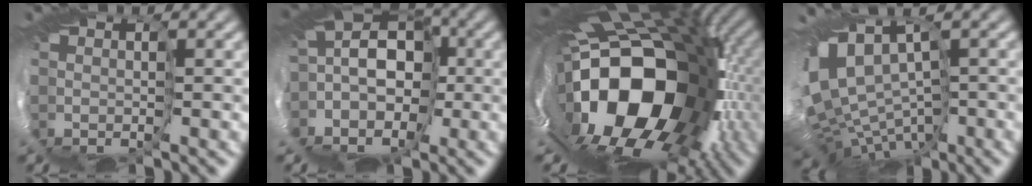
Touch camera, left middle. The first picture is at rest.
{"total": 5.9, "force": [-2.2, 4.6, 3.1], "torque": [-0.070, 0.017, -0.054]}
{"total": 16.3, "force": [-3.4, 9.3, 12.9], "torque": [-0.231, -0.026, -0.068]}
{"total": 7.2, "force": [-2.4, 3.1, 6.1], "torque": [-0.140, 0.000, -0.006]}